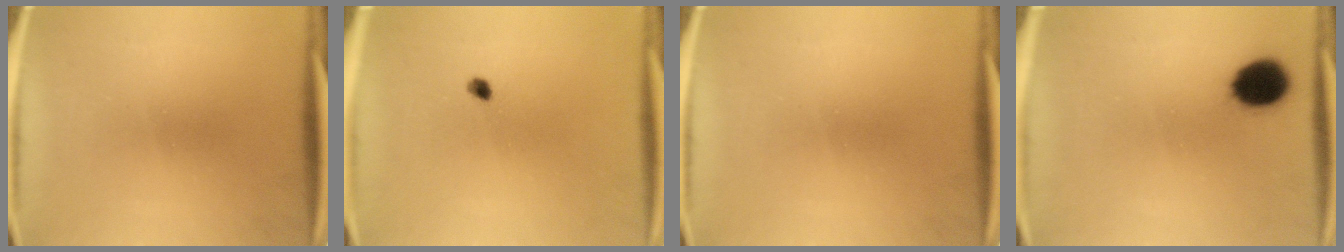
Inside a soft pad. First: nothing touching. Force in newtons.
{"total": 1.2}
{"total": 0.0}
{"total": 9.5}